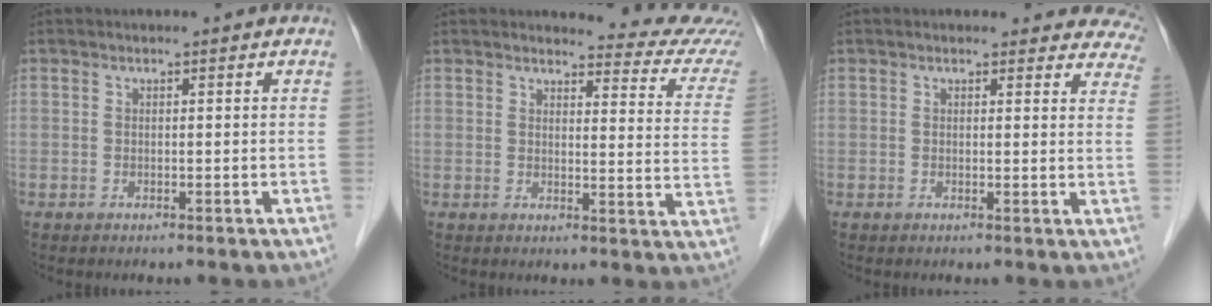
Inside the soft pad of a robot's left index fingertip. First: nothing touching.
{"total": 11.0, "force": [10.9, 0.1, 1.2], "torque": [0.002, -0.084, 0.094]}
{"total": 10.0, "force": [9.4, 3.4, 1.2], "torque": [0.040, -0.023, 0.061]}